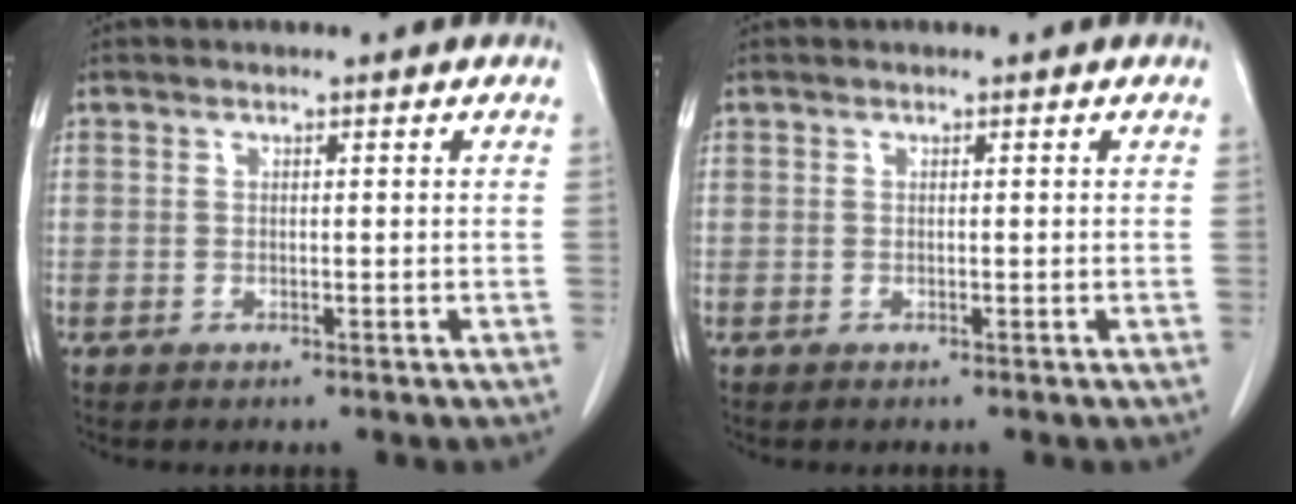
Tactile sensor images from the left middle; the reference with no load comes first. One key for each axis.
{"total": 0.0}